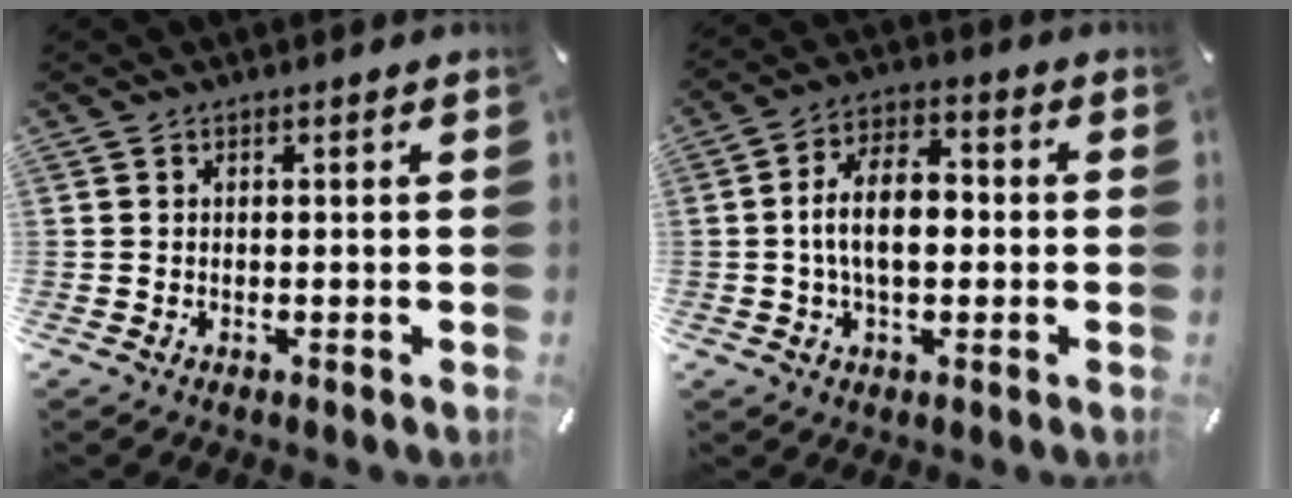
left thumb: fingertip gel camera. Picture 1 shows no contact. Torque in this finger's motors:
{"motor_torque": [1.91, 2.08, 1.30, 0.38, 0.20]}